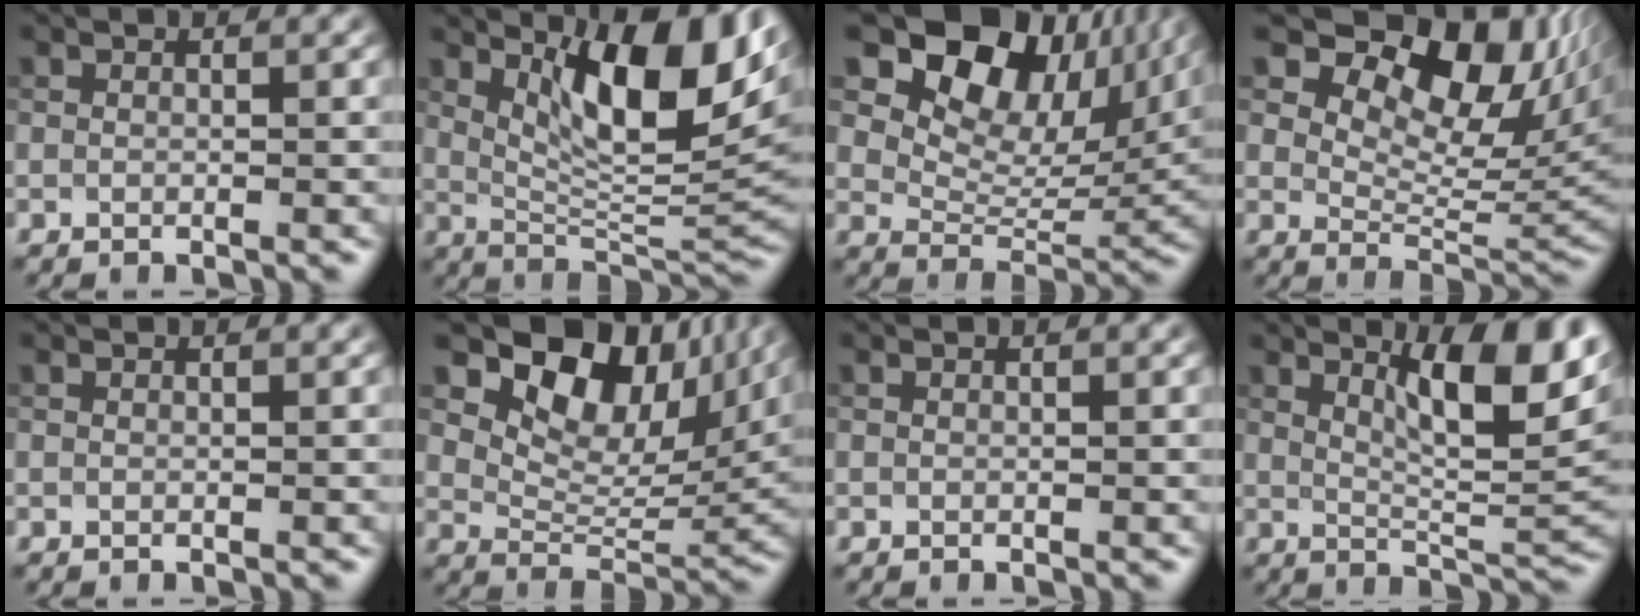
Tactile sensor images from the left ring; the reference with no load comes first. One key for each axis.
{"total": 10.8, "fx": 4.2, "fy": 3.4, "fz": 9.3, "tx": -0.147, "ty": -0.005, "tz": 0.078}
{"total": 13.7, "fx": 8.5, "fy": 7.7, "fz": 7.5, "tx": -0.126, "ty": 0.014, "tz": 0.144}
{"total": 12.3, "fx": 7.2, "fy": 6.3, "fz": 7.8, "tx": -0.122, "ty": 0.009, "tz": 0.120}
{"total": 0.0}
{"total": 12.1, "fx": 7.4, "fy": 6.6, "fz": 6.8, "tx": -0.115, "ty": 0.002, "tz": 0.130}
{"total": 0.0}
{"total": 8.4, "fx": 4.0, "fy": 2.2, "fz": 7.0, "tx": -0.105, "ty": -0.001, "tz": 0.068}